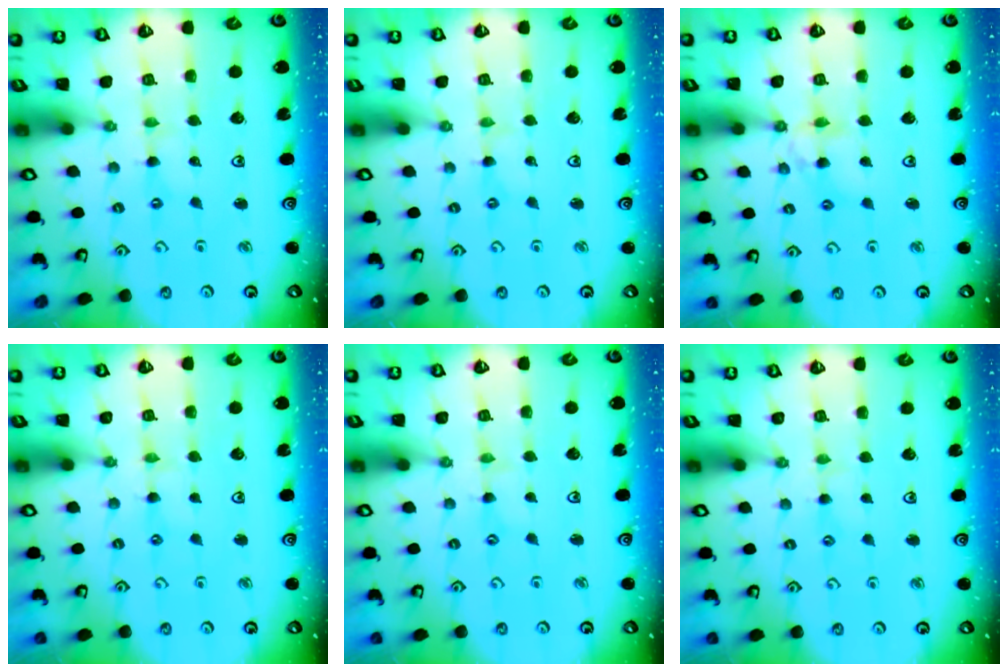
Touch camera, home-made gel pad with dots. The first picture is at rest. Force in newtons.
{"total": 0.0}
{"total": 7.1, "press": 7.0, "slide": 0.9}
{"total": 1.6, "press": 1.5, "slide": 0.4}
{"total": 0.6, "press": 0.6, "slide": 0.1}
{"total": 1.7, "press": 1.6, "slide": 0.3}